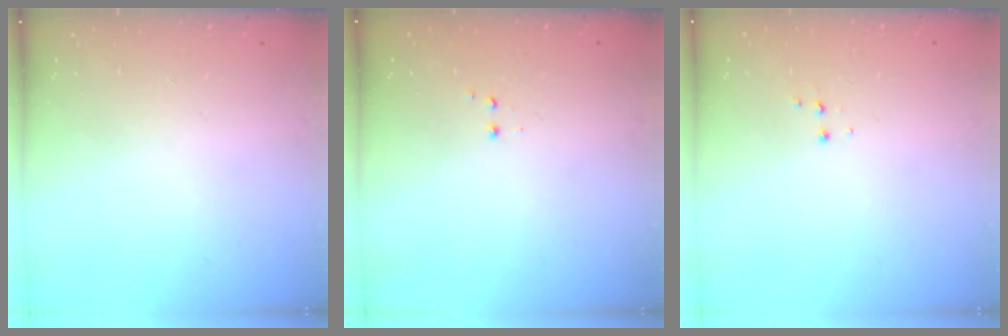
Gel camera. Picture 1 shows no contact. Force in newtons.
{"total": 1.2, "press": 1.1, "slide": 0.5}
{"total": 3.3, "press": 3.2, "slide": 0.4}